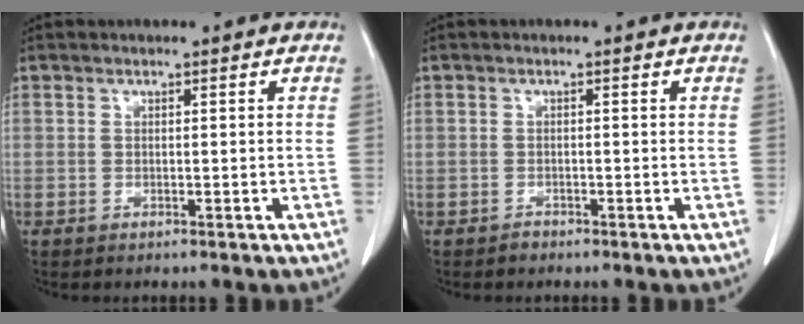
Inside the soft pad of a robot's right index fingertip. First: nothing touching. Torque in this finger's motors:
{"motor_torque": [-0.39, -0.18, -0.23, -0.07]}